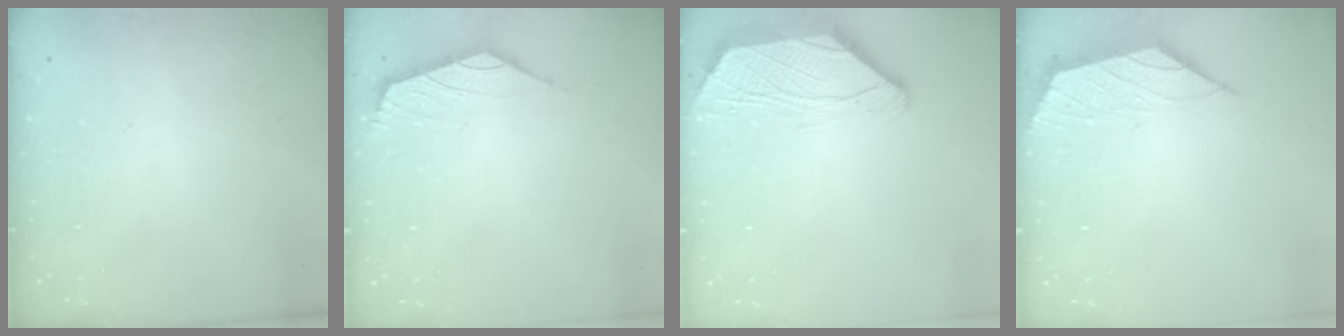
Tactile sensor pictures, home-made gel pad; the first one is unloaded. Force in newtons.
{"total": 1.8, "press": 1.6, "slide": 0.7}
{"total": 1.6, "press": 1.5, "slide": 0.6}
{"total": 0.8, "press": 0.7, "slide": 0.4}